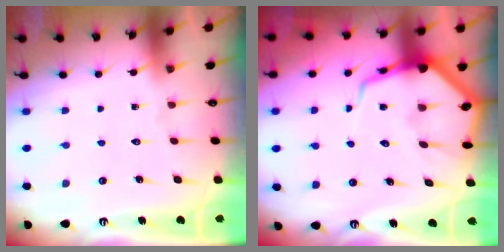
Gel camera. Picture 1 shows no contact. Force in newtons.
{"total": 9.4, "press": 9.4, "slide": 1.0}